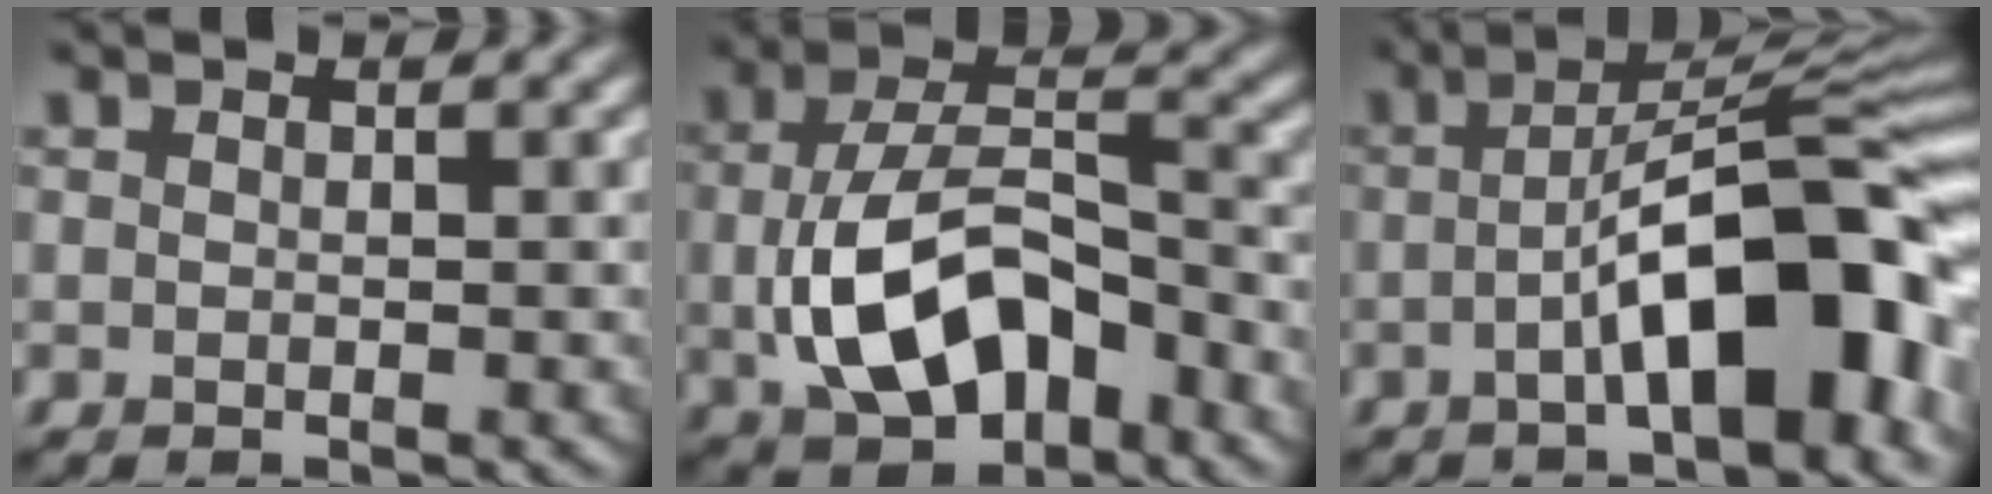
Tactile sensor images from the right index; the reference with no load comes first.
{"total": 9.4, "force": [-2.3, 5.4, 7.4], "torque": [-0.143, -0.004, -0.036]}
{"total": 11.1, "force": [-2.9, 3.3, 10.2], "torque": [-0.140, 0.017, -0.048]}